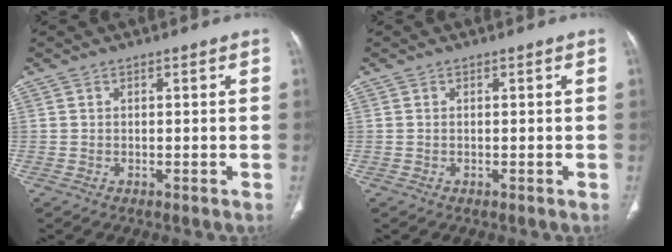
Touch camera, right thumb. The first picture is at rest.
{"total": 0.0}